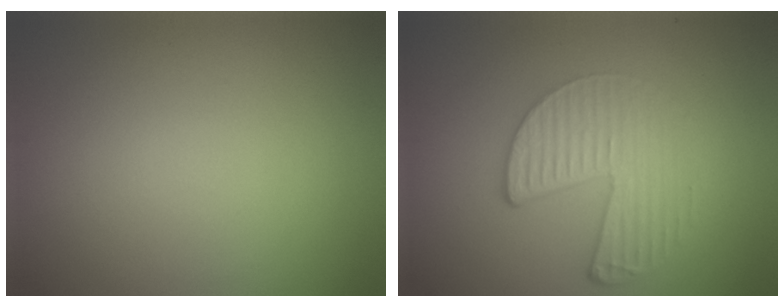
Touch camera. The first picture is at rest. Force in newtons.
{"total": 4.7, "press": 3.1, "slide": 3.6}